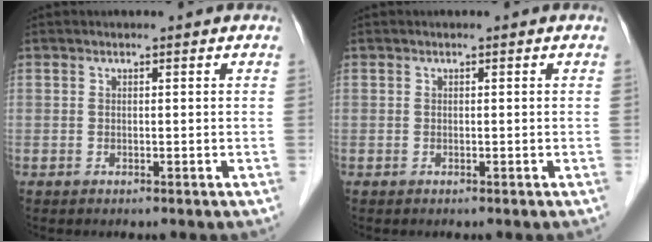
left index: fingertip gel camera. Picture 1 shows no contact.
{"total": 0.0}